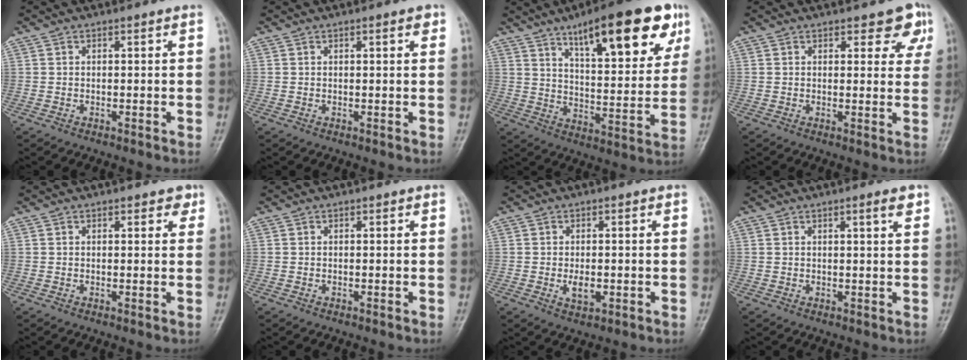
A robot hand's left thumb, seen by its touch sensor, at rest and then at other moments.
{"total": 1.3, "force": [0.7, 0.3, 1.0], "torque": [-0.012, 0.001, 0.010]}
{"total": 21.4, "force": [12.0, 6.6, 16.4], "torque": [-0.197, -0.037, 0.182]}
{"total": 5.2, "force": [3.1, 2.6, 3.2], "torque": [-0.001, -0.011, 0.034]}
{"total": 1.9, "force": [1.2, 1.0, 1.0], "torque": [0.002, -0.002, 0.012]}
{"total": 0.0}
{"total": 3.2, "force": [-0.6, 1.9, 2.5], "torque": [-0.037, -0.002, -0.005]}
{"total": 2.4, "force": [1.4, 0.1, 1.9], "torque": [-0.025, -0.006, 0.021]}